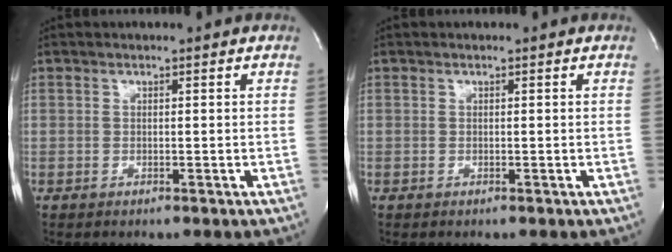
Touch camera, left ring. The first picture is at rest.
{"total": 0.0}